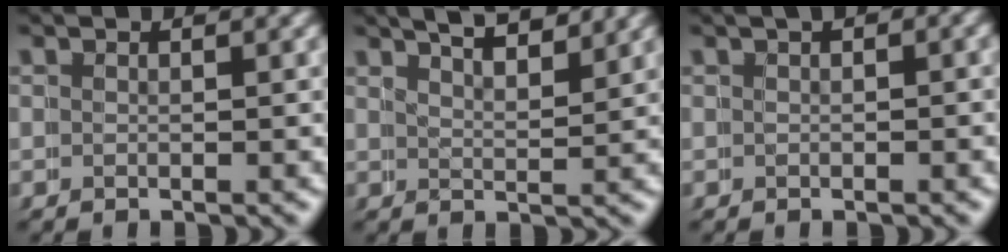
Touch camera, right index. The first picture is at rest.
{"total": 5.6, "force": [4.8, 1.6, 2.3], "torque": [-0.036, 0.005, 0.067]}
{"total": 0.9, "force": [0.1, 0.7, 0.6], "torque": [-0.001, 0.008, -0.004]}